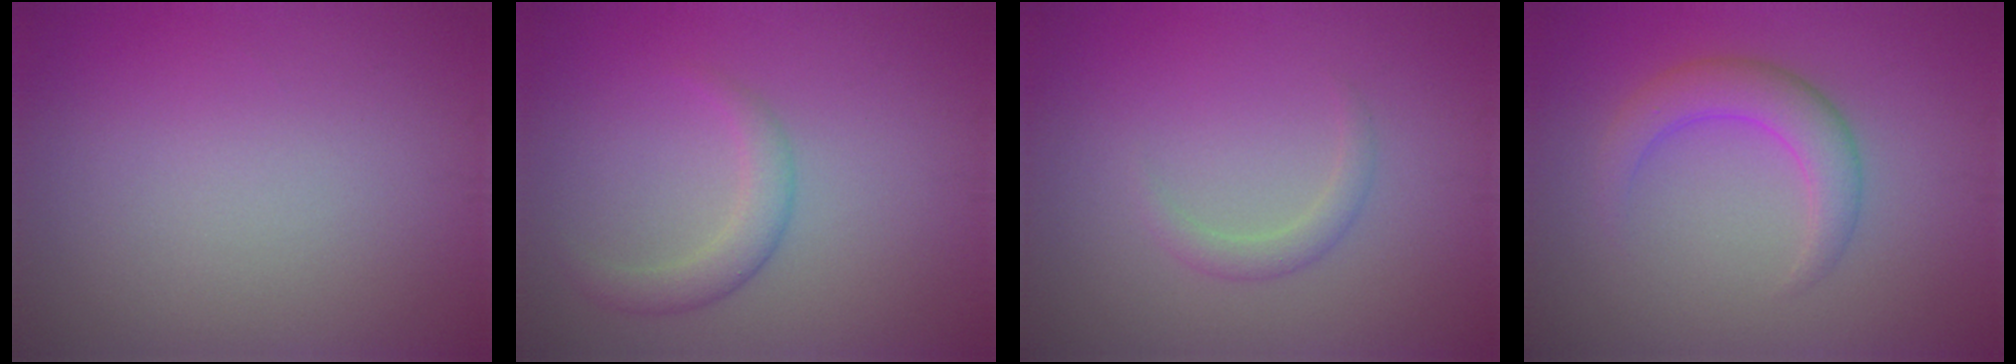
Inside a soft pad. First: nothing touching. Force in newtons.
{"total": 2.3, "press": 2.3, "slide": 0.1}
{"total": 1.4, "press": 1.4, "slide": 0.1}
{"total": 3.6, "press": 3.6, "slide": 0.0}